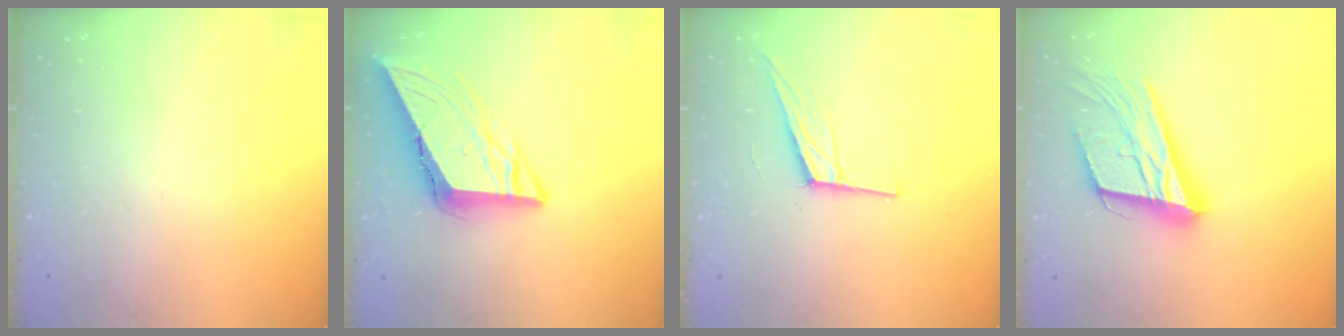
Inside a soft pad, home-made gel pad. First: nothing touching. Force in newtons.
{"total": 12.0, "press": 12.0, "slide": 1.3}
{"total": 10.8, "press": 10.4, "slide": 2.7}
{"total": 22.7, "press": 22.3, "slide": 4.0}